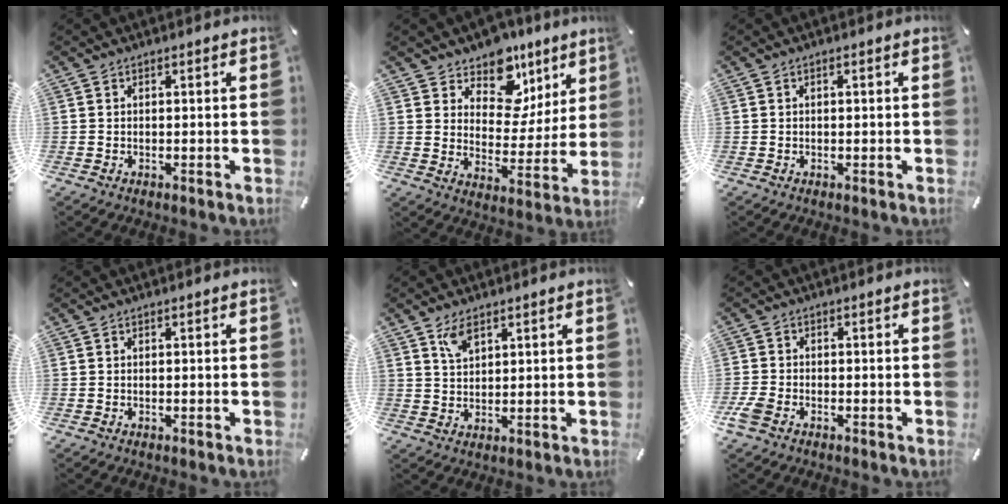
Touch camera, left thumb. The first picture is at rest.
{"total": 12.0, "force": [8.4, 7.8, 3.7], "torque": [-0.058, -0.070, 0.153]}
{"total": 0.6, "force": [0.1, 0.4, 0.5], "torque": [-0.009, 0.002, 0.001]}
{"total": 0.0}
{"total": 4.3, "force": [2.8, 2.2, 2.4], "torque": [-0.046, -0.004, 0.052]}
{"total": 3.5, "force": [-2.0, 2.3, 1.8], "torque": [-0.047, 0.004, -0.040]}